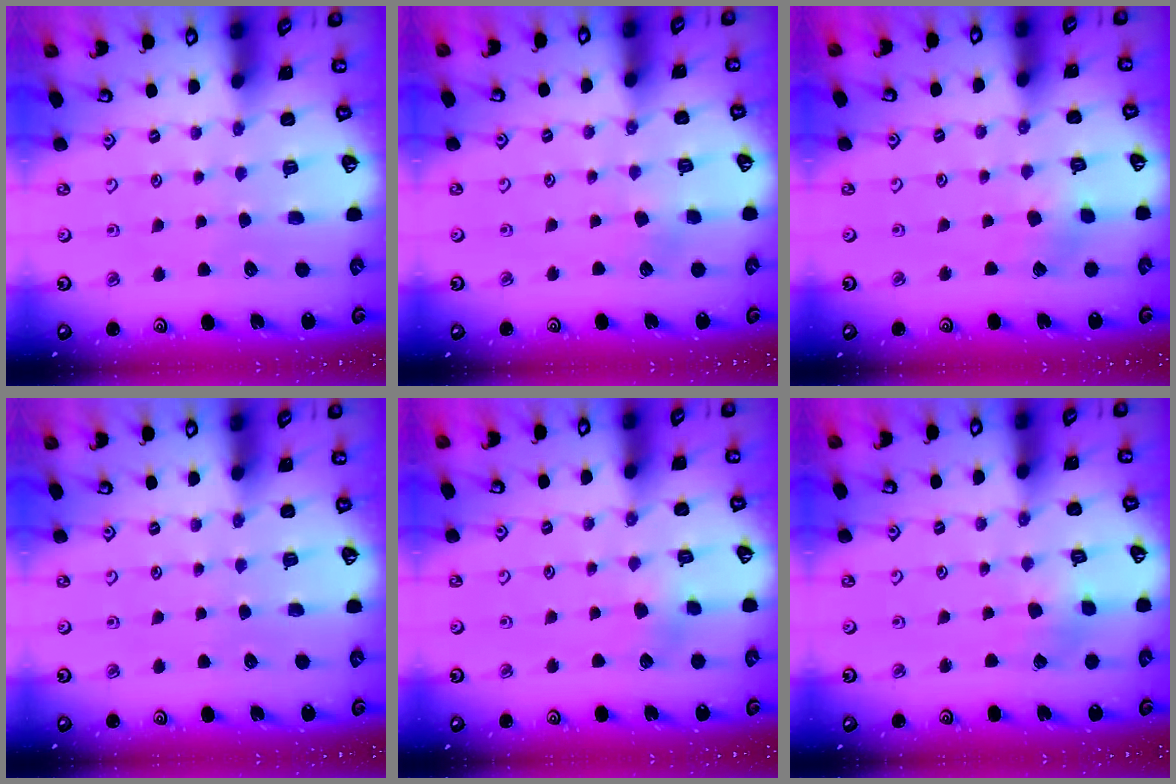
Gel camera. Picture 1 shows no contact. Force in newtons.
{"total": 3.3, "press": 3.3, "slide": 0.4}
{"total": 2.9, "press": 2.8, "slide": 0.8}
{"total": 0.0}
{"total": 3.6, "press": 3.6, "slide": 0.4}
{"total": 2.9, "press": 2.8, "slide": 0.2}